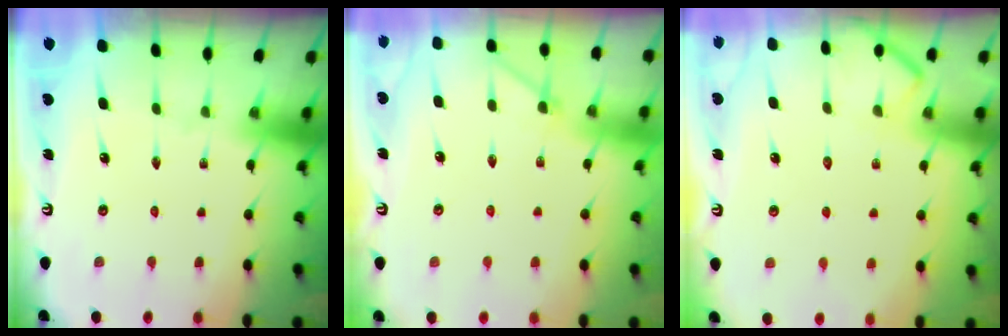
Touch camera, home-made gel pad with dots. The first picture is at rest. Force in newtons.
{"total": 3.9, "press": 3.8, "slide": 0.6}
{"total": 6.7, "press": 6.7, "slide": 0.7}